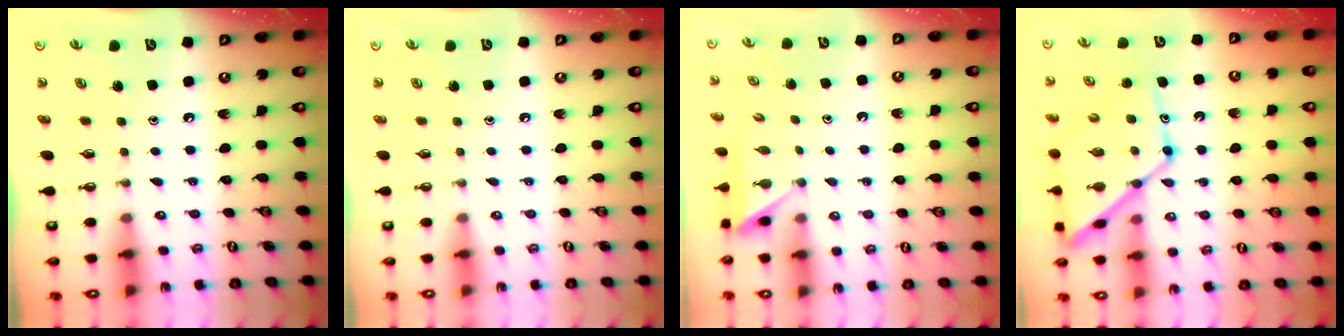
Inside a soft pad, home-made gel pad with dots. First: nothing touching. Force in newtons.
{"total": 0.0}
{"total": 3.1, "press": 3.1, "slide": 0.5}
{"total": 16.5, "press": 16.5, "slide": 1.6}